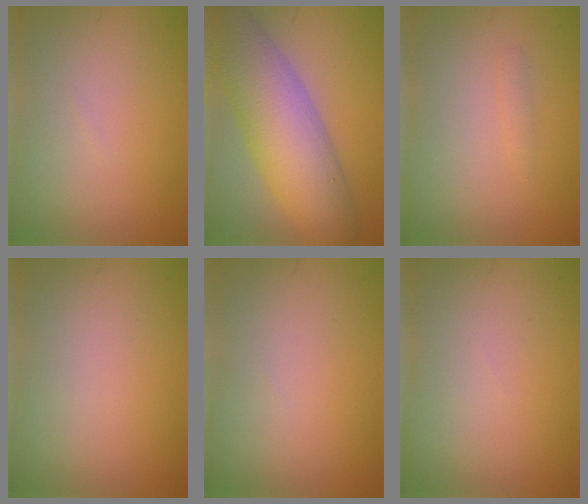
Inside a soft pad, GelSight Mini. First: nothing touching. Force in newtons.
{"total": 11.3, "press": 11.3, "slide": 0.5}
{"total": 0.7, "press": 0.7, "slide": 0.1}
{"total": 0.0}
{"total": 0.0}
{"total": 0.0}